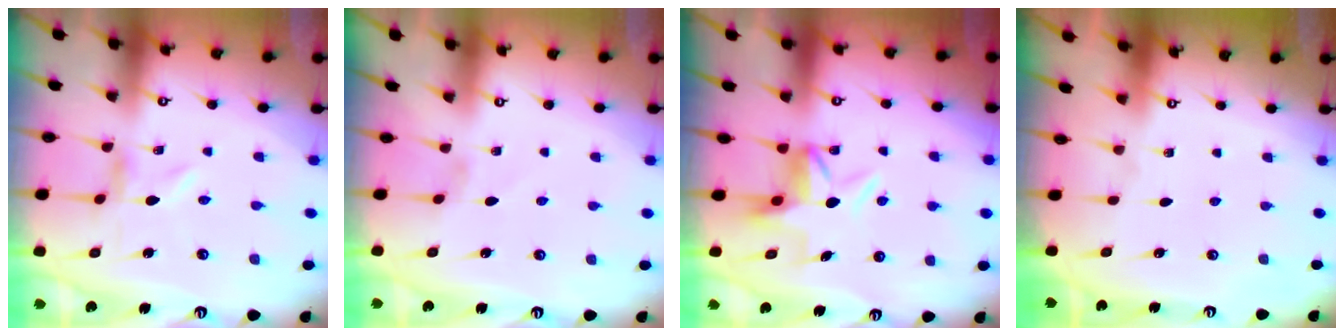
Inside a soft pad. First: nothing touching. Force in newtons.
{"total": 0.0}
{"total": 5.9, "press": 5.9, "slide": 0.3}
{"total": 0.0}